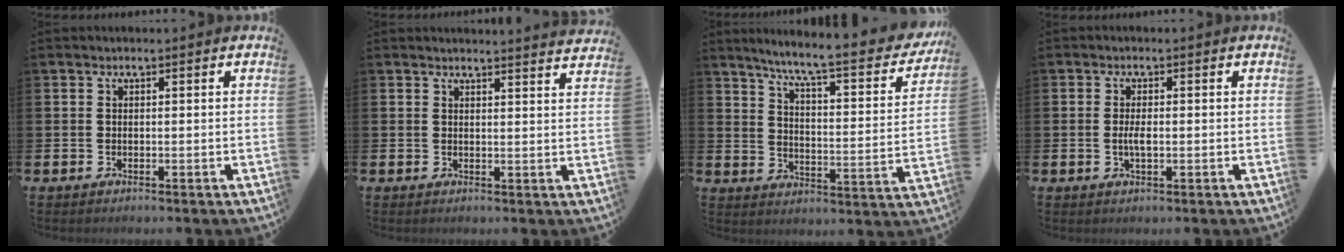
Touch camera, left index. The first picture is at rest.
{"total": 2.6, "force": [2.5, -0.3, -0.2], "torque": [0.010, -0.020, 0.044]}
{"total": 7.5, "force": [6.2, 0.8, 4.1], "torque": [-0.092, -0.049, 0.093]}
{"total": 2.2, "force": [-0.2, 0.8, 2.0], "torque": [-0.034, -0.001, -0.005]}